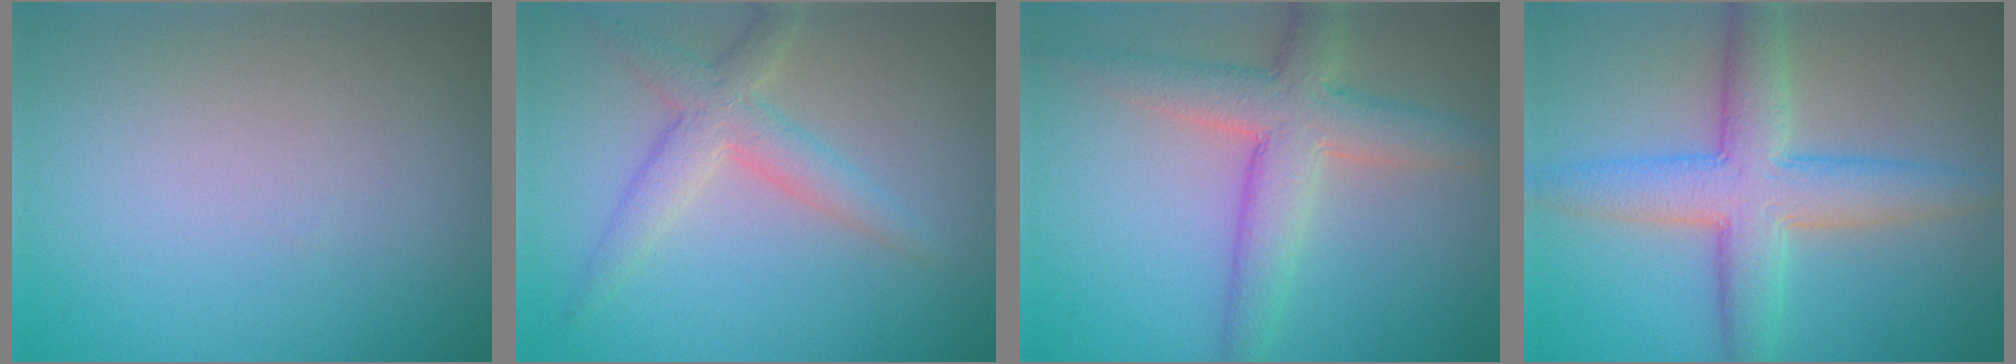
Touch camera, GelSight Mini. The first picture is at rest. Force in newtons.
{"total": 3.4, "press": 3.4, "slide": 0.1}
{"total": 5.6, "press": 5.6, "slide": 0.6}
{"total": 6.6, "press": 6.6, "slide": 0.1}